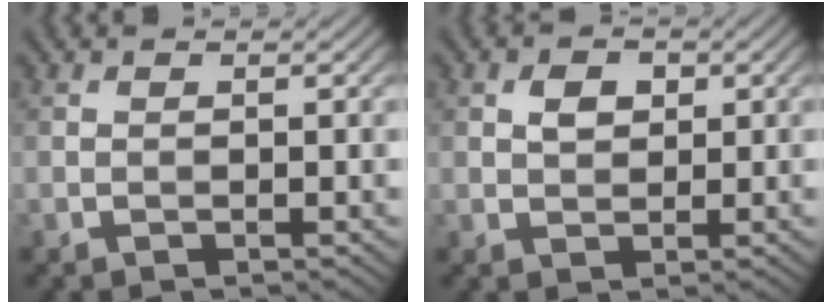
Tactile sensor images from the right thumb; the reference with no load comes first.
{"total": 2.3, "force": [0.8, 1.6, 1.5], "torque": [-0.032, 0.003, 0.012]}